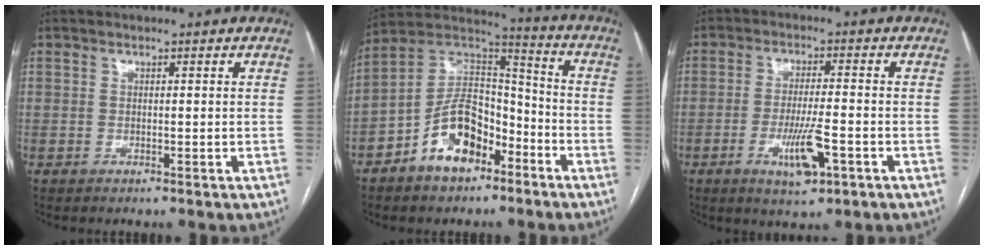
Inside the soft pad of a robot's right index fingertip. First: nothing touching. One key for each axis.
{"total": 12.5, "fx": -6.6, "fy": 7.1, "fz": 8.0, "tx": -0.157, "ty": 0.030, "tz": -0.116}
{"total": 7.2, "fx": -3.0, "fy": 1.2, "fz": 6.4, "tx": -0.117, "ty": -0.010, "tz": -0.047}